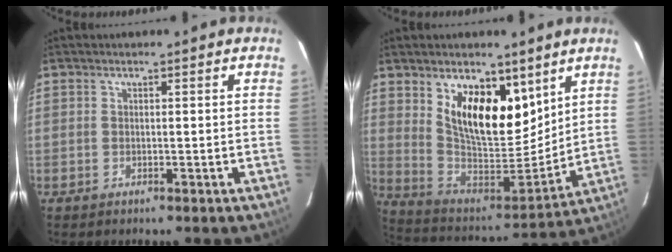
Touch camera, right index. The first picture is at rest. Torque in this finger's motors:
{"motor_torque": [0.29, 0.35, 0.64, 0.16]}